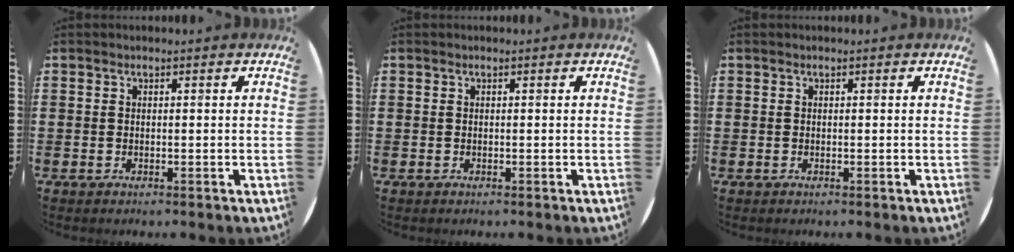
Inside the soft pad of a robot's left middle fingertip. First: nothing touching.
{"total": 0.0}
{"total": 0.0}